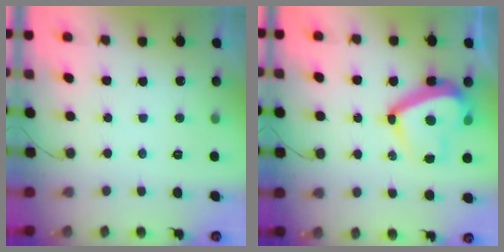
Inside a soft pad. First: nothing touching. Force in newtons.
{"total": 14.6, "press": 14.4, "slide": 2.1}